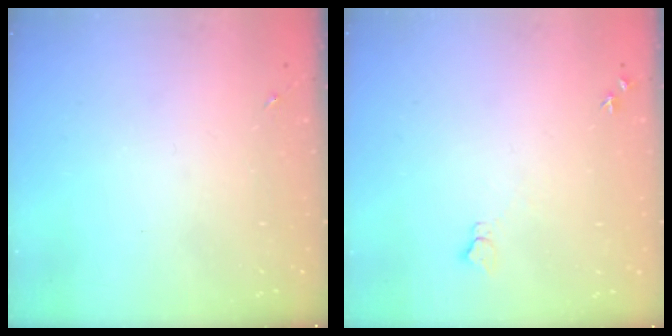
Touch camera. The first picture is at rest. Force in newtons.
{"total": 4.6, "press": 4.6, "slide": 0.6}